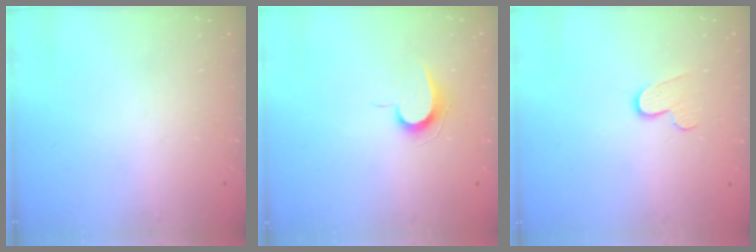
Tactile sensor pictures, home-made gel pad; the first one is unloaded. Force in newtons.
{"total": 7.0, "press": 7.0, "slide": 0.7}
{"total": 6.3, "press": 6.3, "slide": 0.5}